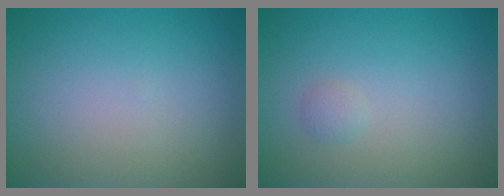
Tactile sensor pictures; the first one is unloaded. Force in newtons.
{"total": 0.7, "press": 0.7, "slide": 0.0}